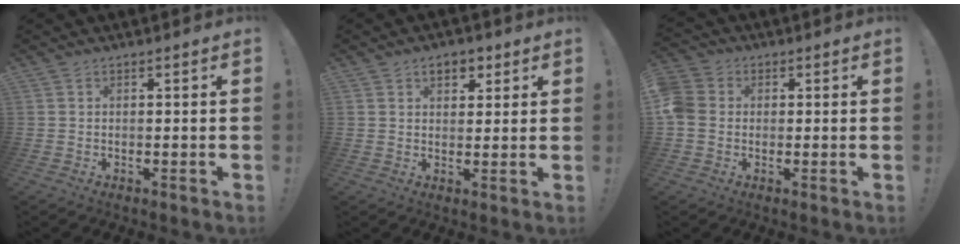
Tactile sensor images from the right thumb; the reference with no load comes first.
{"total": 5.2, "force": [2.5, 3.5, 2.8], "torque": [-0.033, -0.001, 0.042]}
{"total": 6.7, "force": [-0.4, 5.6, 3.5], "torque": [-0.080, 0.012, -0.003]}